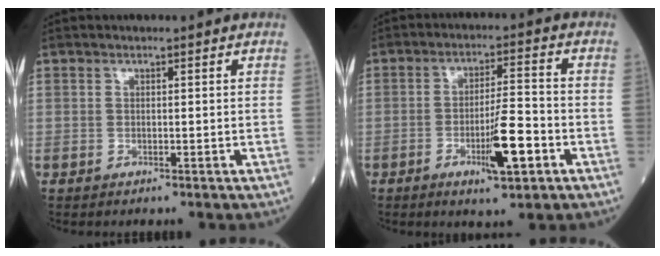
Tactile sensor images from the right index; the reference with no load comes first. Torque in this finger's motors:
{"motor_torque": [0.32, -0.22, 0.18, 0.09]}